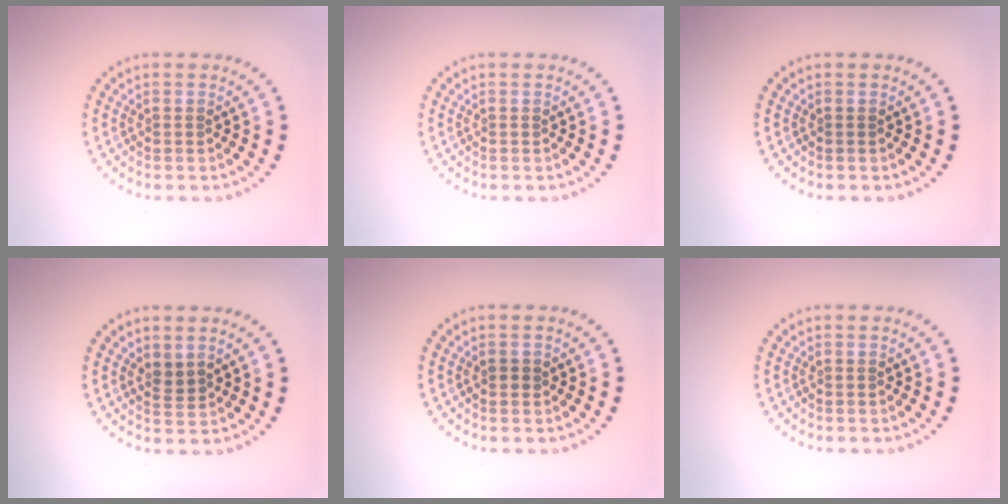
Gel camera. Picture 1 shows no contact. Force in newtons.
{"total": 0.0}
{"total": 0.0}
{"total": 1.3, "press": 1.0, "slide": 0.8}
{"total": 0.7, "press": 0.7, "slide": 0.0}
{"total": 0.0}